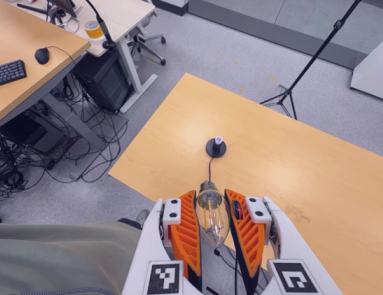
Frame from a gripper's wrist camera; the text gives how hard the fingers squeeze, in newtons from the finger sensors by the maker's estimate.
{"total": 20.8, "left": 22.6, "right": 19.1}